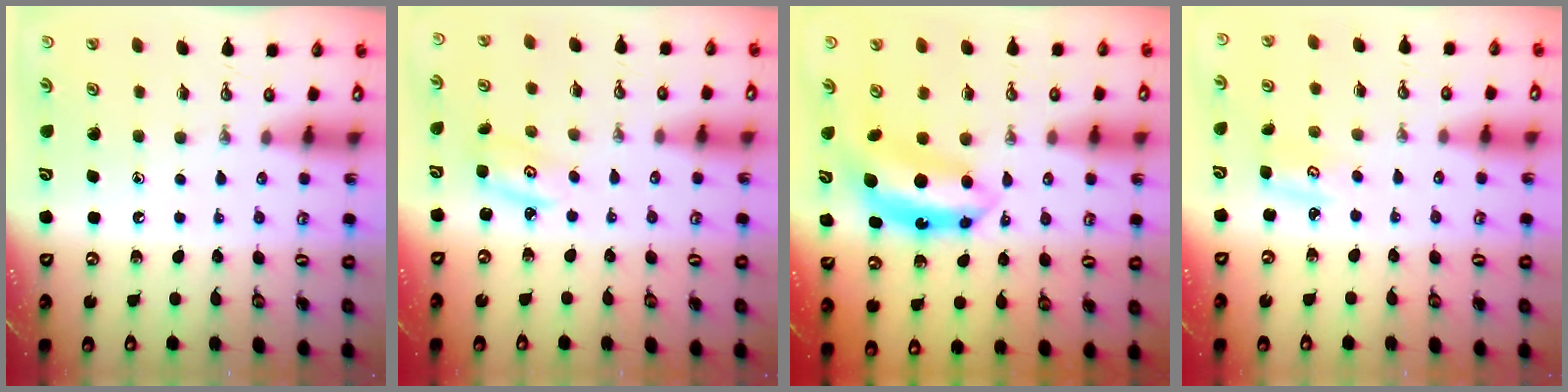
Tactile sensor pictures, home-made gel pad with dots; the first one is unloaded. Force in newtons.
{"total": 2.2, "press": 2.2, "slide": 0.2}
{"total": 7.5, "press": 7.5, "slide": 0.6}
{"total": 3.4, "press": 3.4, "slide": 0.3}